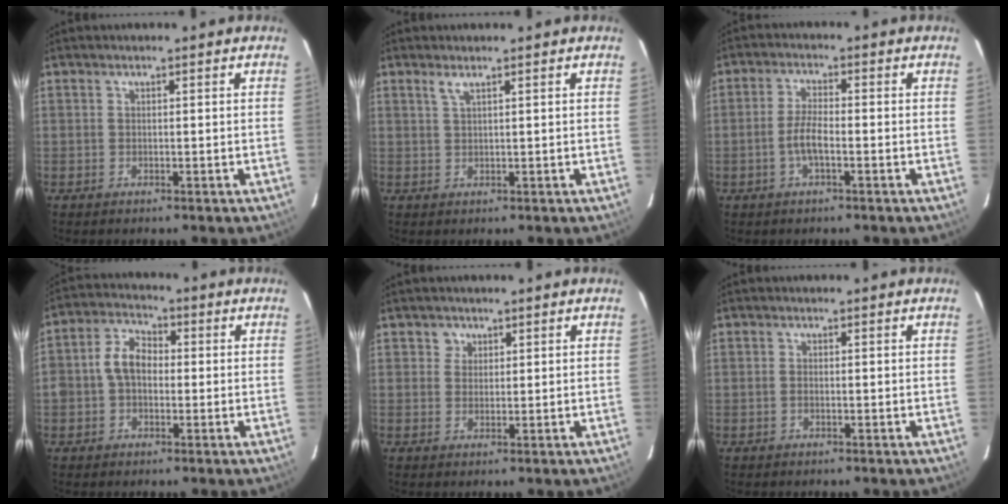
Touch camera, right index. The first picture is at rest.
{"total": 1.3, "force": [0.9, -0.1, 1.0], "torque": [-0.021, 0.002, 0.017]}
{"total": 4.2, "force": [-1.5, 1.1, 3.8], "torque": [-0.081, 0.002, -0.029]}
{"total": 6.5, "force": [-0.4, 4.8, 4.3], "torque": [-0.086, 0.021, -0.009]}
{"total": 2.1, "force": [0.9, 1.9, 0.0], "torque": [0.011, 0.012, 0.013]}
{"total": 0.5, "force": [-0.2, 0.3, 0.4], "torque": [-0.011, 0.000, -0.004]}